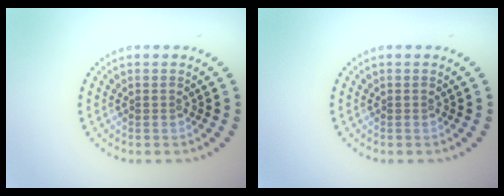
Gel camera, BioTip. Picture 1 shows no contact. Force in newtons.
{"total": 0.0}